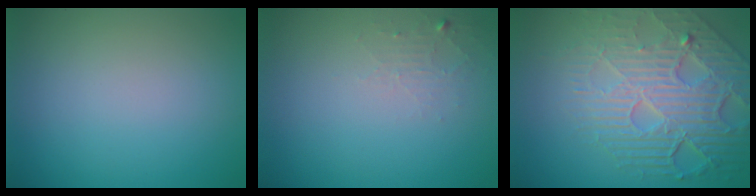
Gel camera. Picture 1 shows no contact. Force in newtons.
{"total": 1.3, "press": 1.3, "slide": 0.2}
{"total": 8.6, "press": 5.8, "slide": 6.4}